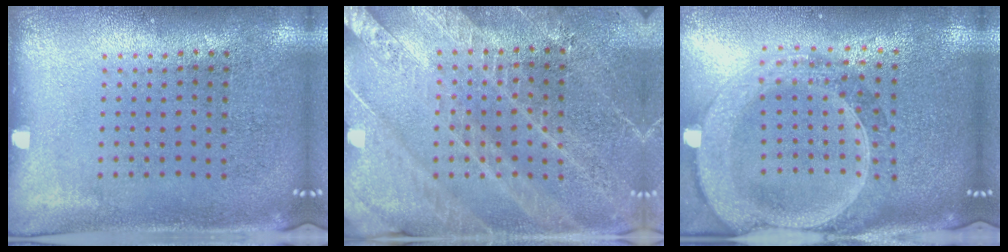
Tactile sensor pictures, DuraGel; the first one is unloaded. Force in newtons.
{"total": 3.0, "press": 2.9, "slide": 0.9}
{"total": 2.8, "press": 2.4, "slide": 1.4}